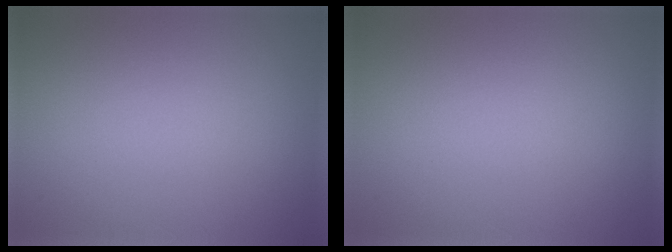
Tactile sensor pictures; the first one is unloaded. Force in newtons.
{"total": 0.0}